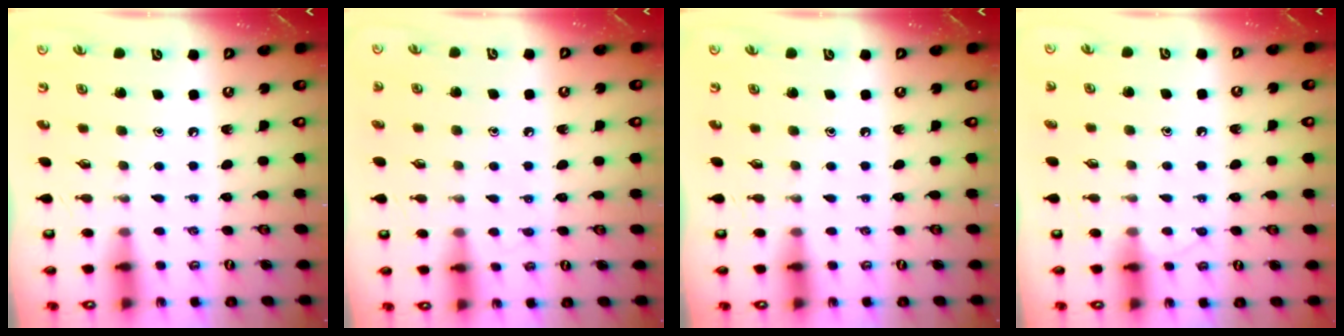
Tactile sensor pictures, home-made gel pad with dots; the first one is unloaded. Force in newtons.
{"total": 4.9, "press": 4.9, "slide": 0.5}
{"total": 0.0}
{"total": 5.5, "press": 5.5, "slide": 0.6}